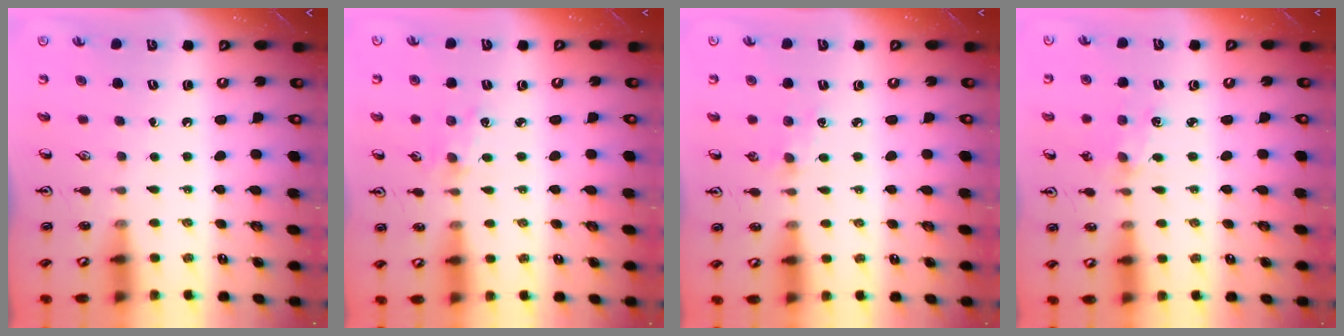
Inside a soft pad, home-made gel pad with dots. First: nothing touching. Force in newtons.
{"total": 2.8, "press": 2.8, "slide": 0.5}
{"total": 4.5, "press": 4.4, "slide": 0.5}
{"total": 1.8, "press": 1.8, "slide": 0.3}